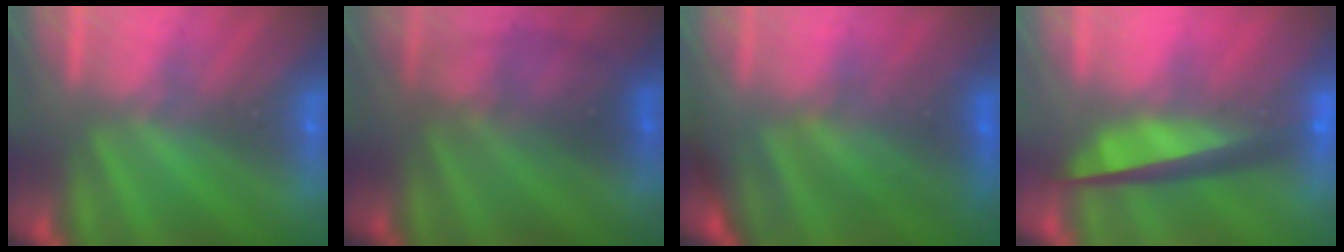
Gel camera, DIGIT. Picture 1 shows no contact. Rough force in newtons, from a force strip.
{"total": 2.2}
{"total": 2.3}
{"total": 5.7}